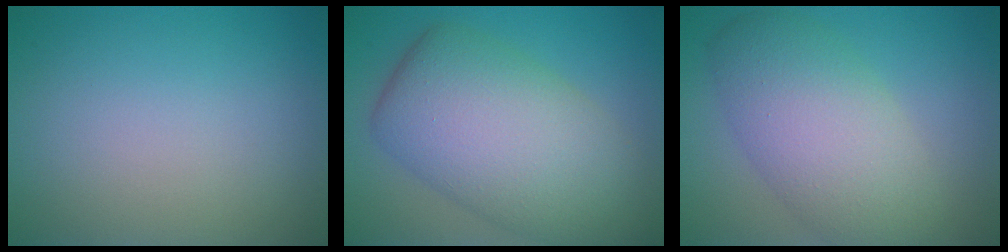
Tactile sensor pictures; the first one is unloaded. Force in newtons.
{"total": 10.7, "press": 10.7, "slide": 0.4}
{"total": 7.6, "press": 7.6, "slide": 0.4}